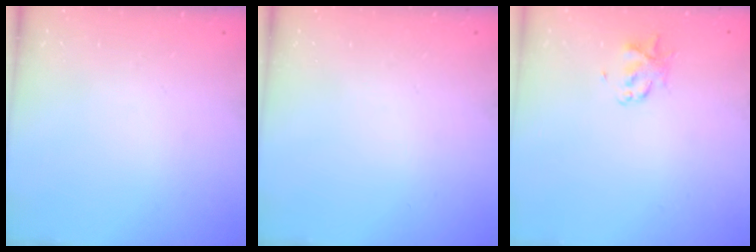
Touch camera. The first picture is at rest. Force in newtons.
{"total": 0.0}
{"total": 2.2, "press": 2.2, "slide": 0.4}